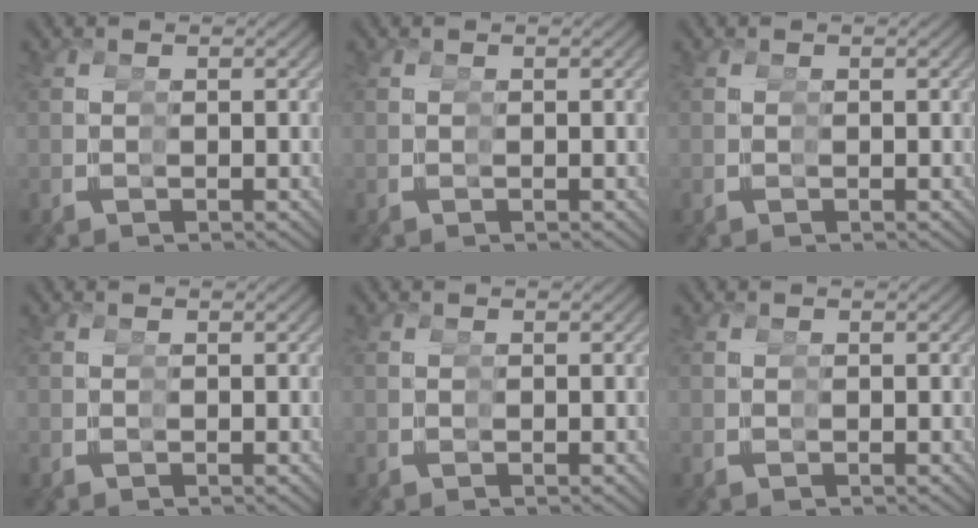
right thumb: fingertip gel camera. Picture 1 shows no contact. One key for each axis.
{"total": 0.0}
{"total": 0.0}
{"total": 0.0}
{"total": 0.0}
{"total": 0.0}